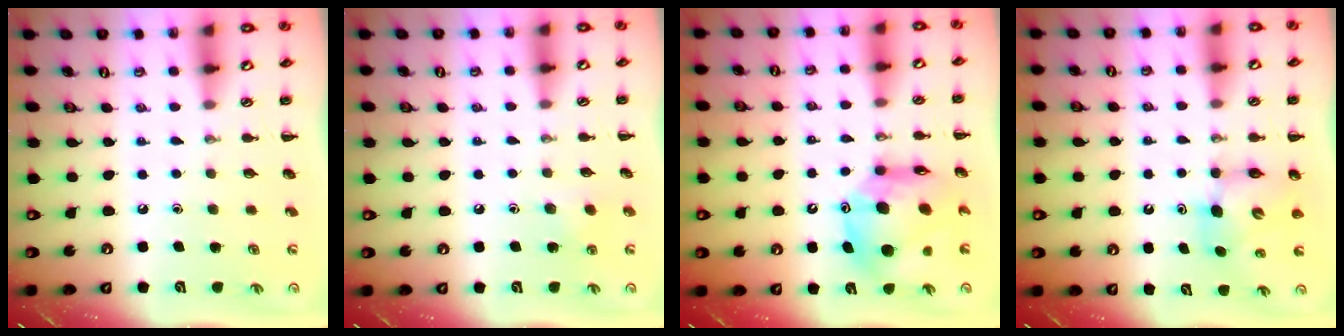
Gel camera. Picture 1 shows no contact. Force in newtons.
{"total": 5.3, "press": 5.1, "slide": 1.4}
{"total": 13.1, "press": 12.4, "slide": 4.1}
{"total": 6.9, "press": 6.8, "slide": 1.0}